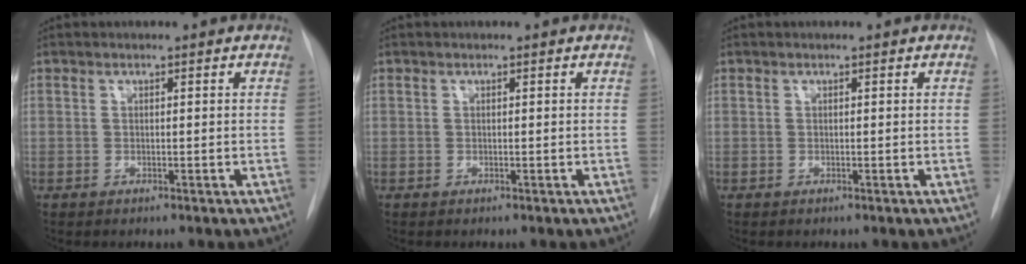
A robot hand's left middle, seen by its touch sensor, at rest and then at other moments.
{"total": 0.0}
{"total": 0.0}